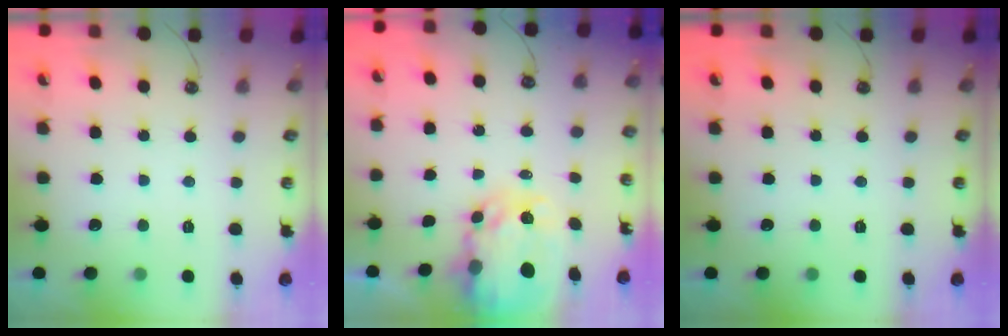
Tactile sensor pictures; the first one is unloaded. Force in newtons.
{"total": 8.2, "press": 8.2, "slide": 0.7}
{"total": 0.0}